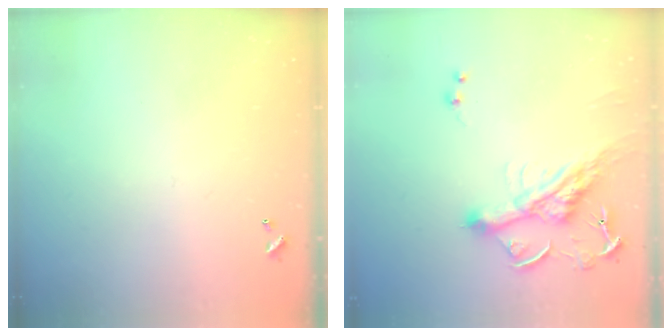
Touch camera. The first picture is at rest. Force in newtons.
{"total": 9.2, "press": 9.2, "slide": 1.3}